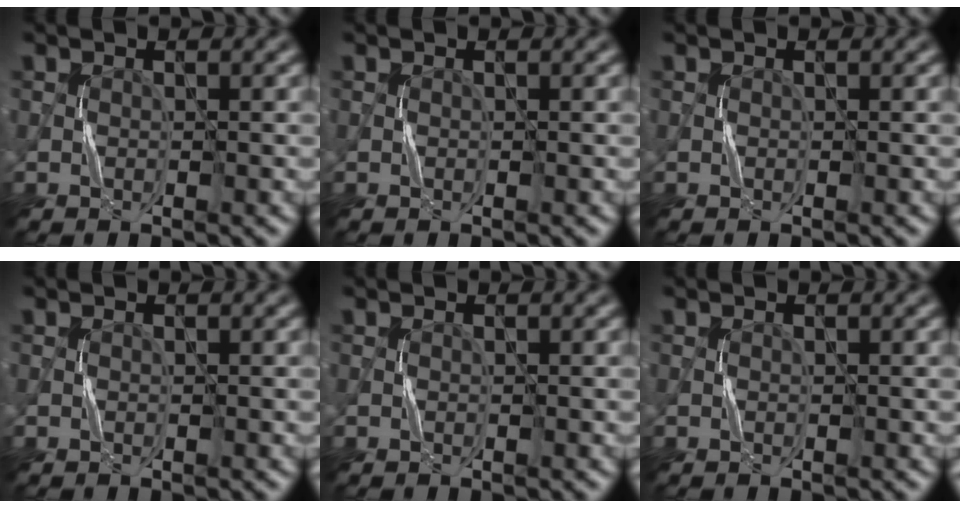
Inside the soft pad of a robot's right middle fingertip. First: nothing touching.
{"total": 0.0}
{"total": 0.0}
{"total": 0.0}
{"total": 0.0}
{"total": 0.0}